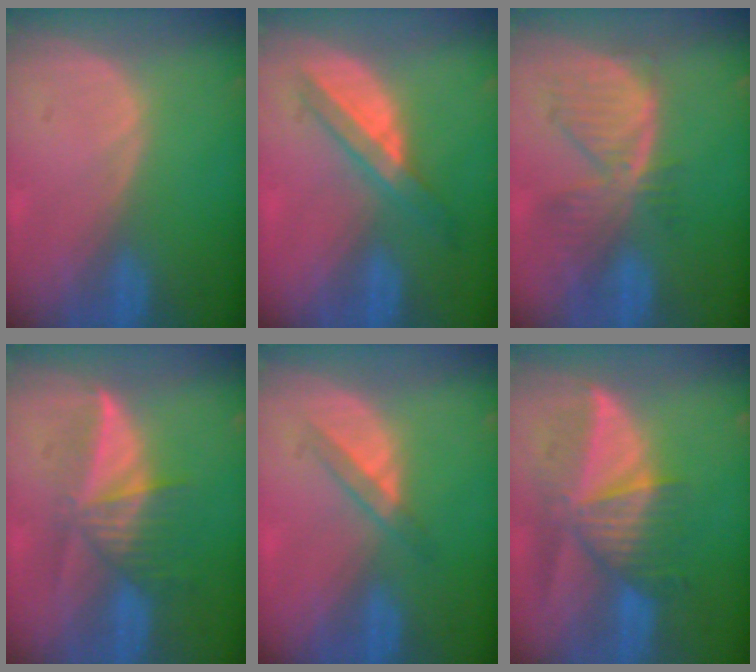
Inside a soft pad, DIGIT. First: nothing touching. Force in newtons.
{"total": 5.9, "press": 5.4, "slide": 2.6}
{"total": 7.7, "press": 6.8, "slide": 3.4}
{"total": 6.1, "press": 6.0, "slide": 1.2}
{"total": 2.9, "press": 2.8, "slide": 1.0}
{"total": 8.7, "press": 8.0, "slide": 3.5}